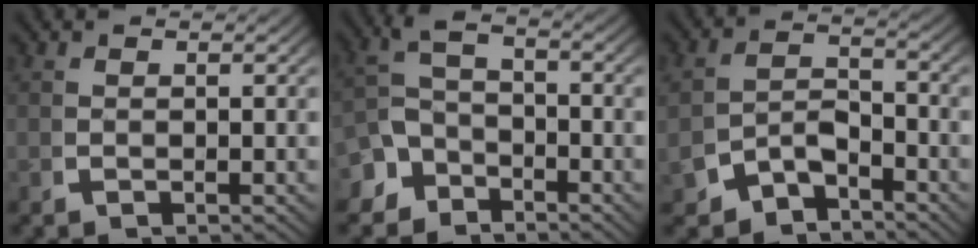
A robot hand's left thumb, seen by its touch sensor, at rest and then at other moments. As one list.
[{"total": 4.7, "force": [-2.2, 3.4, 2.3], "torque": [-0.045, -0.014, -0.040]}, {"total": 4.3, "force": [-2.6, 2.9, 1.9], "torque": [-0.033, -0.020, -0.039]}]